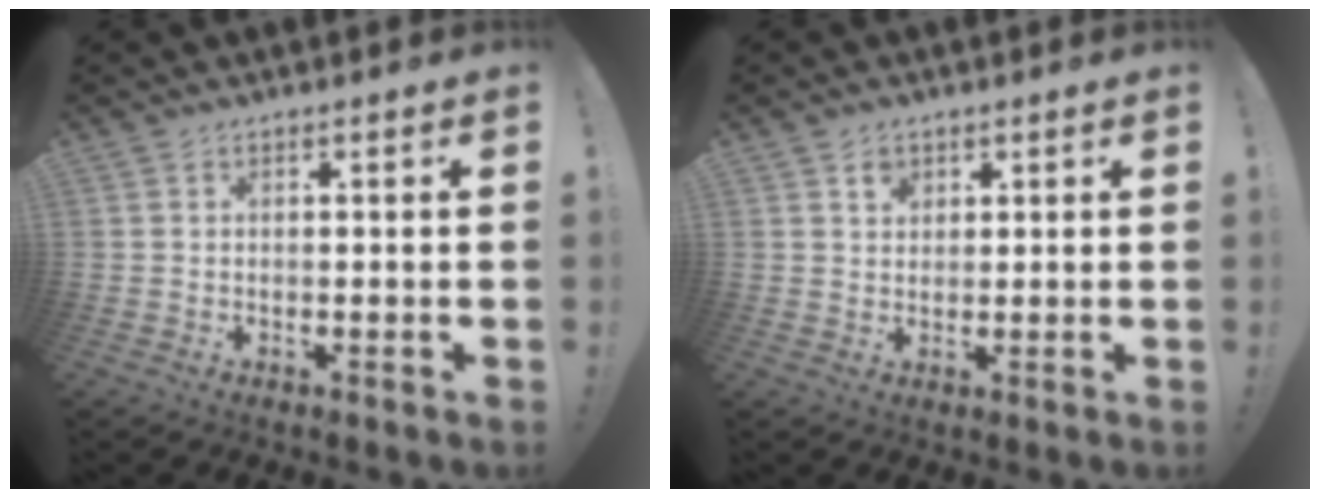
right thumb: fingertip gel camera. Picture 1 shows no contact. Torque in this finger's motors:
{"motor_torque": [0.25, 0.73, 0.13, -0.05, 0.00]}